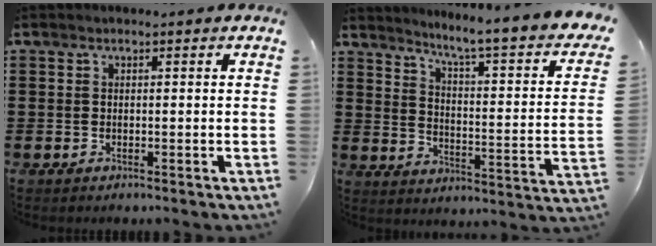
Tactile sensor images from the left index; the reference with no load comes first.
{"total": 5.2, "force": [3.7, -0.8, 3.5], "torque": [-0.079, -0.045, 0.047]}